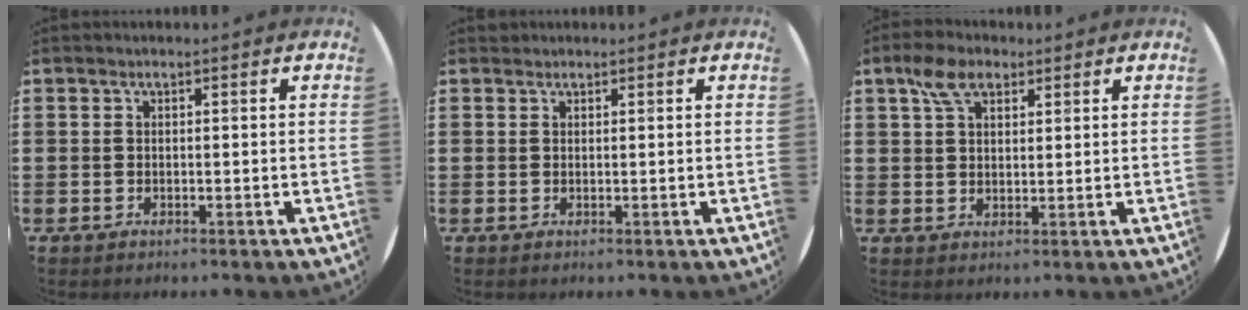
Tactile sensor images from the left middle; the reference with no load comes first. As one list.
[{"total": 0.6, "force": [0.5, 0.2, -0.1], "torque": [0.003, 0.004, 0.010]}, {"total": 5.2, "force": [3.2, 2.9, 2.8], "torque": [-0.056, 0.009, 0.058]}]